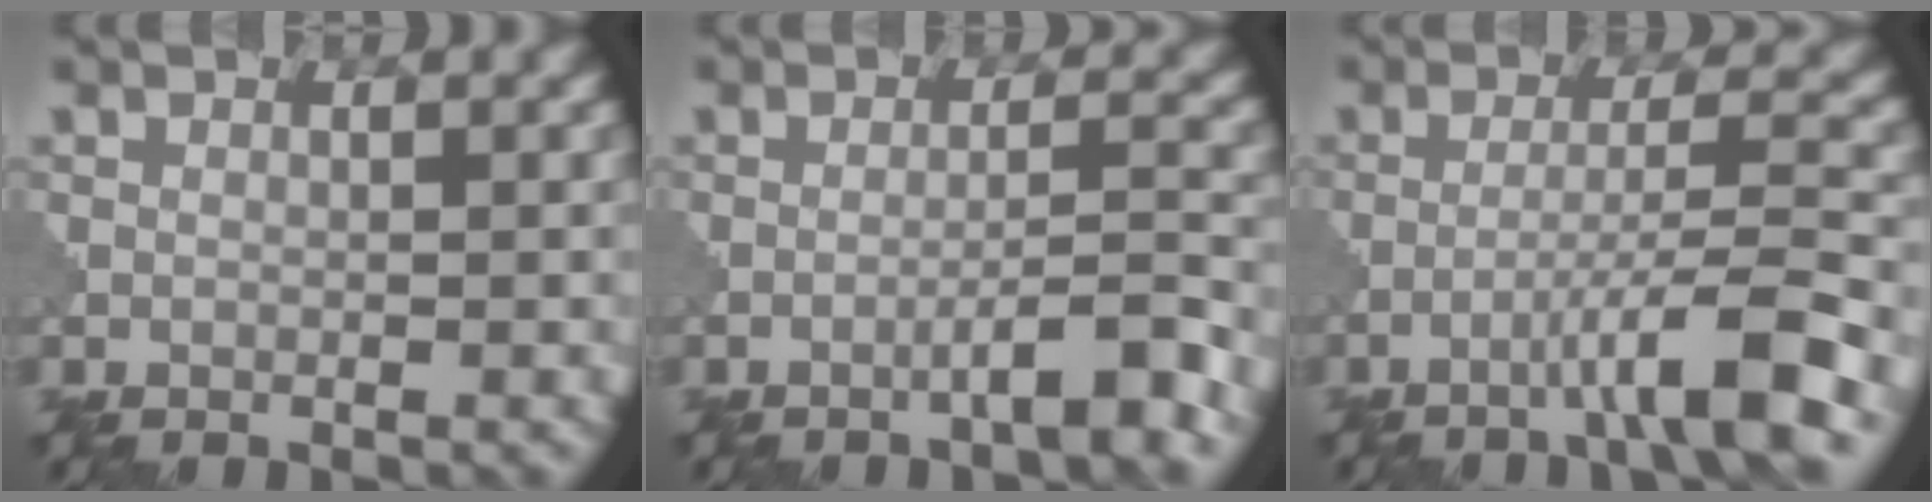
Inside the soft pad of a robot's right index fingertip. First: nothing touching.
{"total": 3.5, "force": [-2.2, 0.2, 2.6], "torque": [-0.033, 0.018, -0.047]}
{"total": 5.9, "force": [-3.4, 0.2, 4.8], "torque": [-0.072, 0.016, -0.069]}